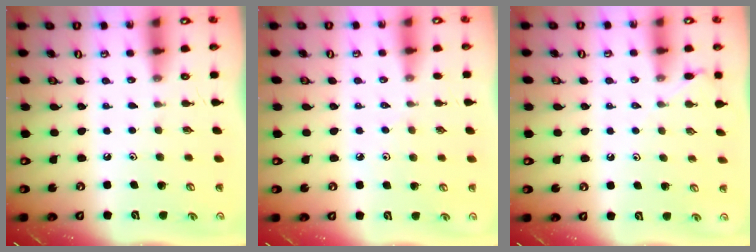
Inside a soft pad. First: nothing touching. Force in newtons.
{"total": 3.1, "press": 3.0, "slide": 0.6}
{"total": 5.4, "press": 5.3, "slide": 0.9}